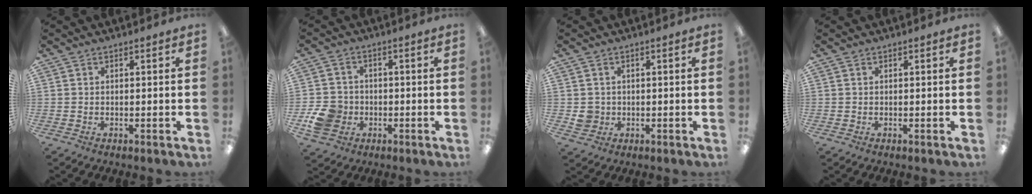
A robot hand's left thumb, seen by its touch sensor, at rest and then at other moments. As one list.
[{"total": 7.8, "force": [-2.2, 6.8, 3.2], "torque": [-0.072, 0.016, -0.038]}, {"total": 3.4, "force": [0.2, 3.3, 0.8], "torque": [-0.009, 0.003, 0.004]}, {"total": 0.0}]